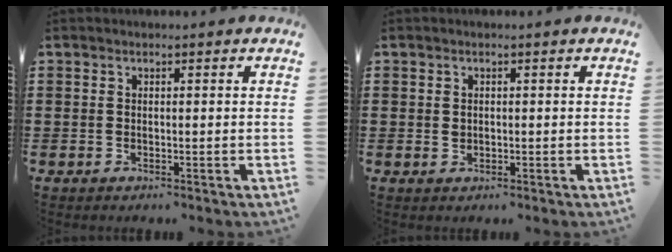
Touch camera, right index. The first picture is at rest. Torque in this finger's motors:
{"motor_torque": [0.89, 0.95, -0.01, 0.00]}